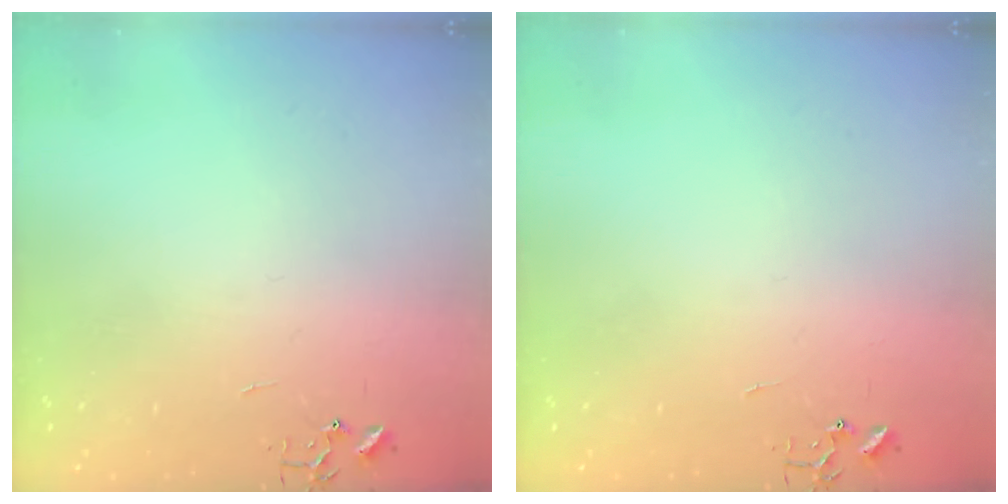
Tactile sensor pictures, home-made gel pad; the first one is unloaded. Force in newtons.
{"total": 0.0}